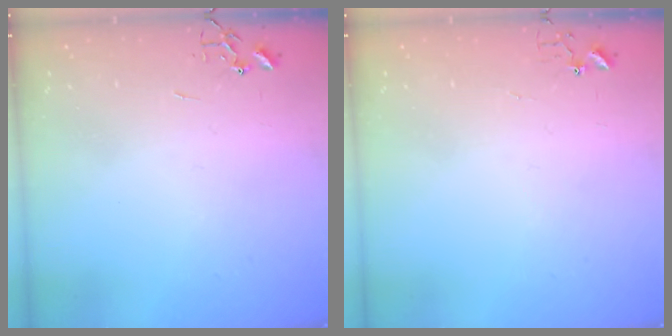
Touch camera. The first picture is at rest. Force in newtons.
{"total": 3.9, "press": 3.9, "slide": 0.3}